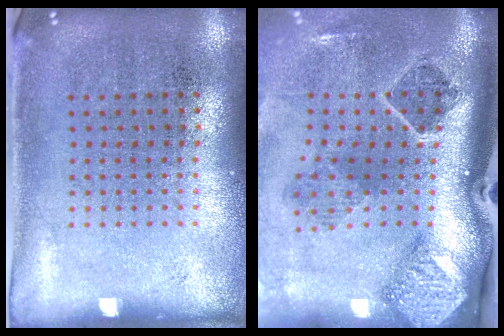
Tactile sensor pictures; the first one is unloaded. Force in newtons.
{"total": 3.0, "press": 1.9, "slide": 2.3}